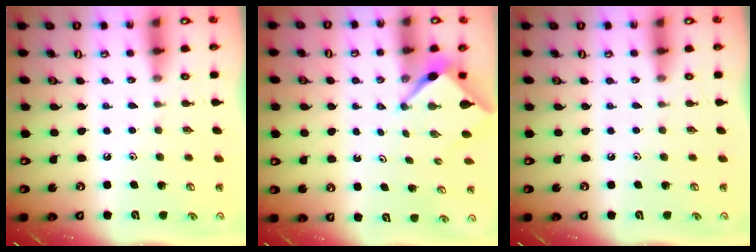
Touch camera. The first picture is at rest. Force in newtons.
{"total": 2.8, "press": 2.8, "slide": 0.2}
{"total": 0.0}